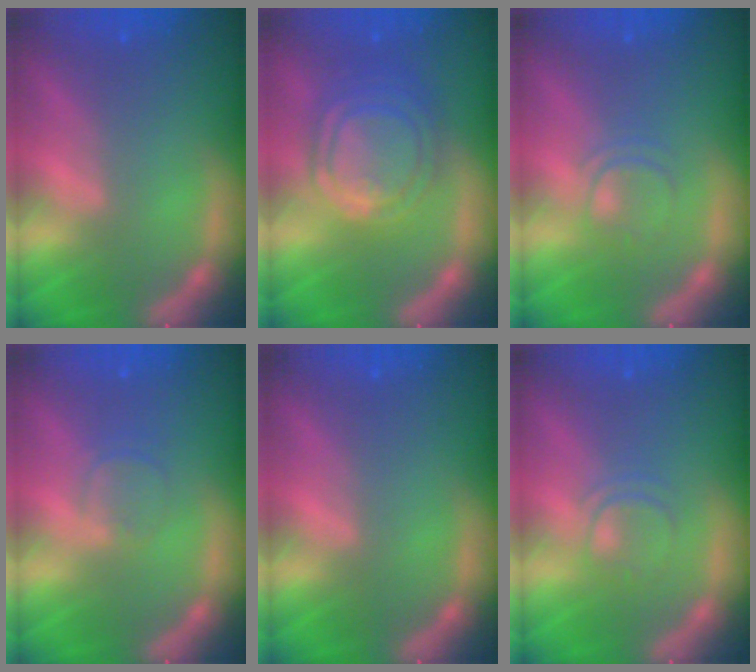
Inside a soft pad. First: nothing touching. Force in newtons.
{"total": 9.1}
{"total": 2.4}
{"total": 1.9}
{"total": 0.0}
{"total": 2.4}